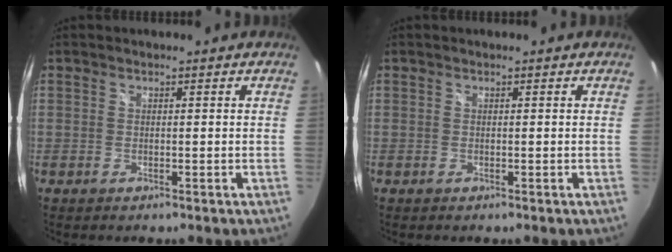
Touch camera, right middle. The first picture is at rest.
{"total": 0.0}